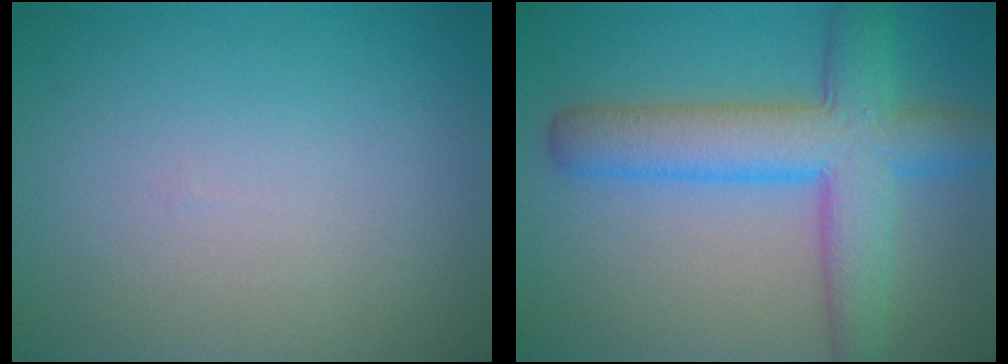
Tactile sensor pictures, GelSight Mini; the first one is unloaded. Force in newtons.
{"total": 7.4, "press": 7.4, "slide": 0.2}